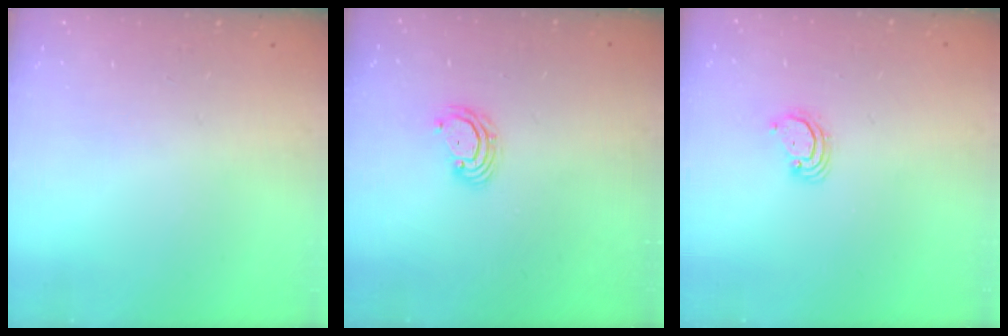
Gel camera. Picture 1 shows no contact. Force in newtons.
{"total": 4.2, "press": 4.2, "slide": 0.3}
{"total": 2.9, "press": 2.9, "slide": 0.3}